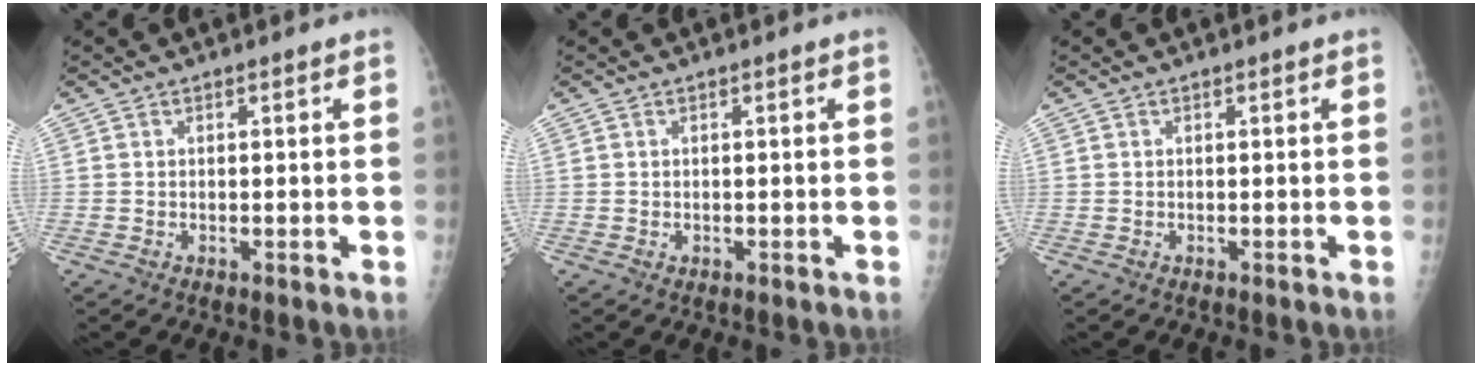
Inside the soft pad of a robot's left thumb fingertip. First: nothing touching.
{"total": 0.0}
{"total": 0.0}